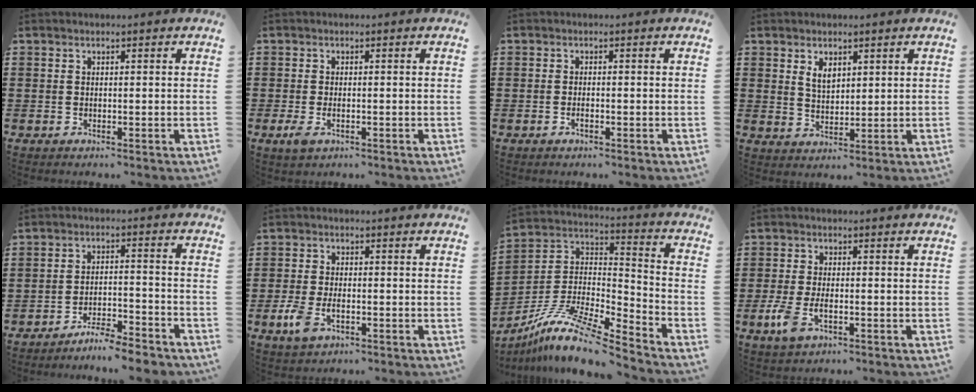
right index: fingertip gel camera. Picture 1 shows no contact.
{"total": 1.7, "force": [-0.7, 0.7, 1.4], "torque": [-0.031, -0.005, -0.014]}
{"total": 0.8, "force": [-0.5, 0.1, 0.6], "torque": [-0.012, -0.004, -0.009]}
{"total": 3.2, "force": [1.8, 1.8, 1.9], "torque": [-0.035, 0.002, 0.032]}
{"total": 4.9, "force": [-4.7, -0.1, 1.2], "torque": [-0.024, 0.001, -0.095]}
{"total": 4.0, "force": [-1.6, 2.1, 3.0], "torque": [-0.078, -0.008, -0.035]}
{"total": 11.7, "force": [-9.3, 1.8, 7.0], "torque": [-0.145, 0.012, -0.186]}
{"total": 4.1, "force": [-1.8, 1.8, 3.3], "torque": [-0.082, -0.008, -0.037]}